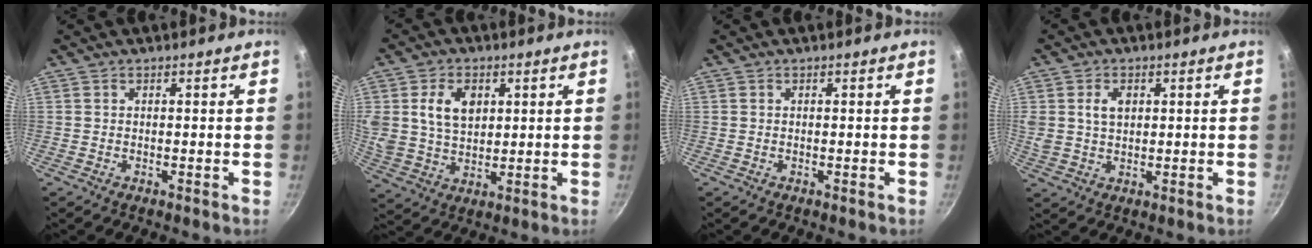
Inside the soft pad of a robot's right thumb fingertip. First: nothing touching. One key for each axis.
{"total": 10.1, "fx": 2.9, "fy": 7.3, "fz": 6.4, "tx": -0.103, "ty": -0.009, "tz": 0.057}
{"total": 0.0}
{"total": 5.2, "fx": 1.5, "fy": 3.6, "fz": 3.4, "tx": -0.055, "ty": -0.002, "tz": 0.028}